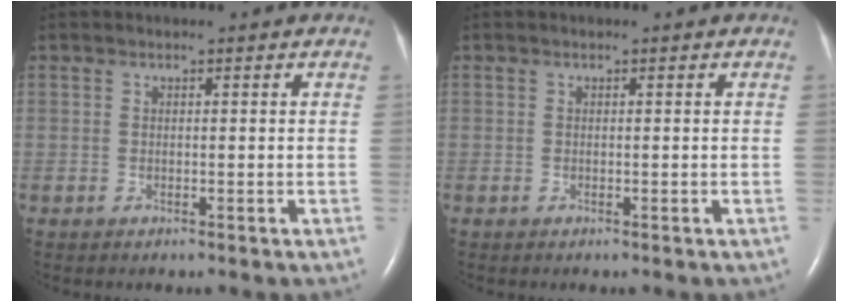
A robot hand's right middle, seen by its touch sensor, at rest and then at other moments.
{"total": 0.0}